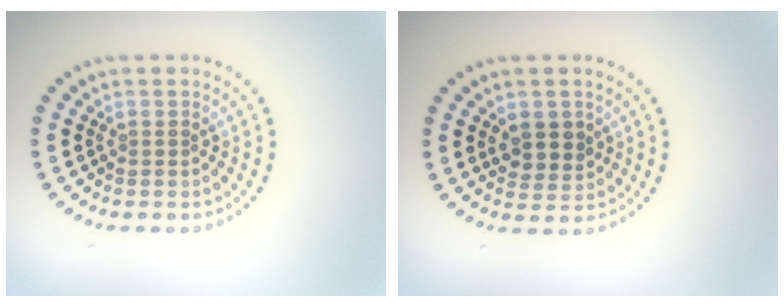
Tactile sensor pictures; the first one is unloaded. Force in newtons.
{"total": 2.6, "press": 2.4, "slide": 0.8}